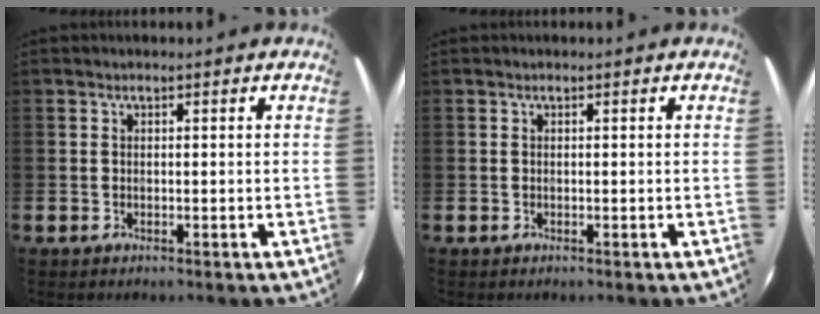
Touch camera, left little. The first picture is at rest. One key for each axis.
{"total": 0.0}